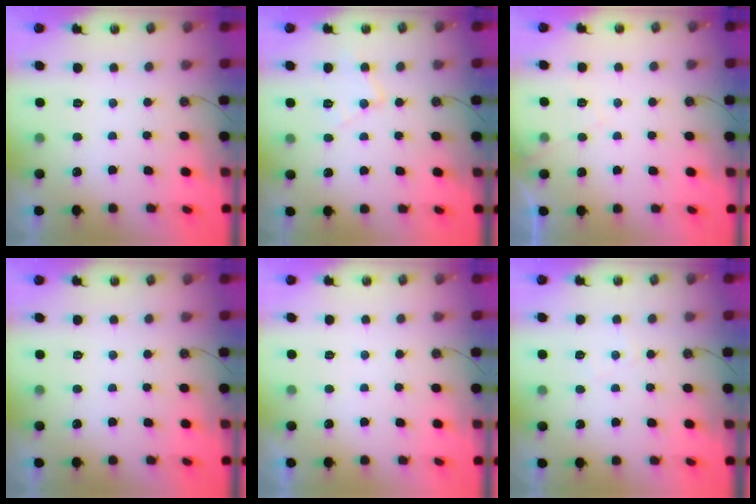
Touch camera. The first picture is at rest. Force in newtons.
{"total": 8.4, "press": 8.4, "slide": 0.7}
{"total": 4.5, "press": 4.4, "slide": 0.7}
{"total": 0.0}
{"total": 2.2, "press": 2.2, "slide": 0.4}
{"total": 4.2, "press": 4.2, "slide": 0.7}